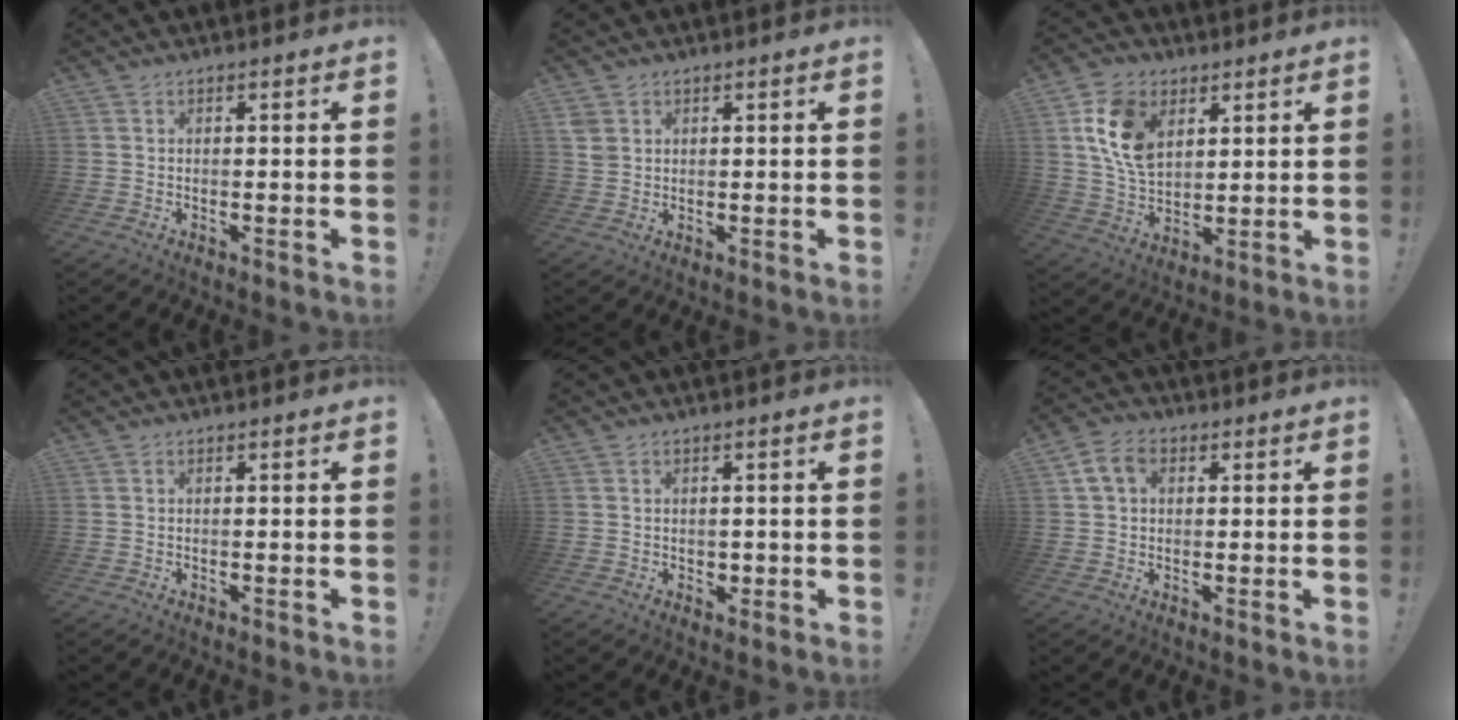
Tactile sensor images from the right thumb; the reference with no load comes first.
{"total": 3.4, "force": [1.7, 2.6, 1.4], "torque": [-0.024, -0.001, 0.035]}
{"total": 15.0, "force": [5.8, 10.5, 9.0], "torque": [-0.165, -0.012, 0.114]}
{"total": 0.0}
{"total": 1.6, "force": [0.3, 1.6, 0.4], "torque": [-0.006, 0.002, 0.006]}
{"total": 6.9, "force": [2.4, 4.9, 4.1], "torque": [-0.080, 0.006, 0.047]}